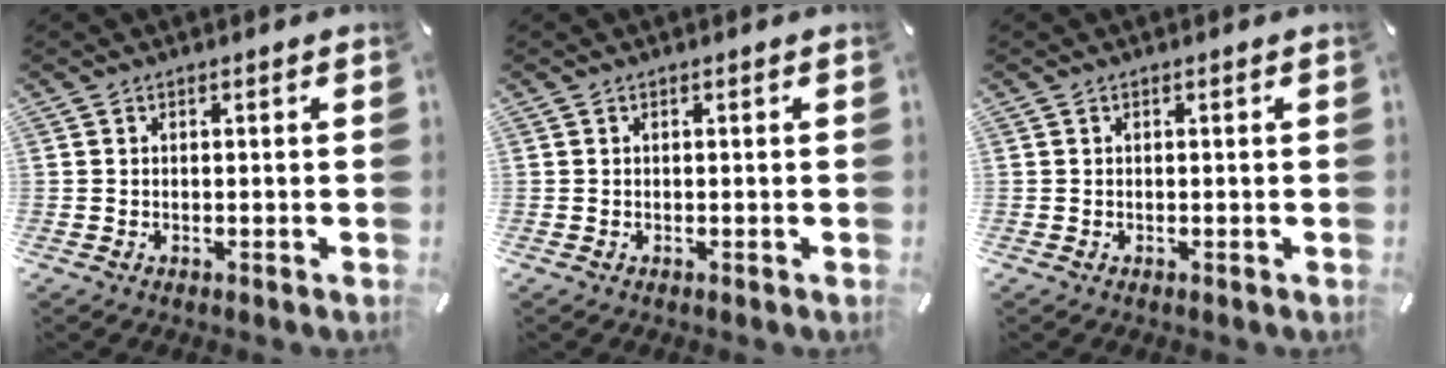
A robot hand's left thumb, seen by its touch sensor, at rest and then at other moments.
{"total": 0.0}
{"total": 0.0}